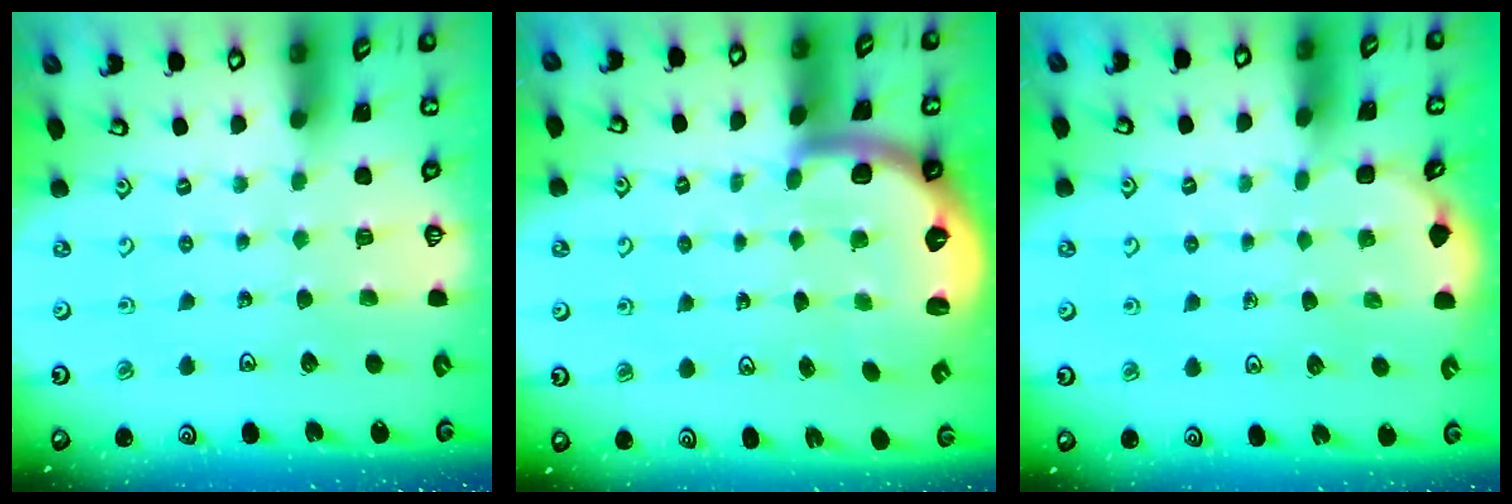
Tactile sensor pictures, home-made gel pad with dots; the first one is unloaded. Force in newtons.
{"total": 3.6, "press": 3.2, "slide": 1.5}
{"total": 2.4, "press": 2.0, "slide": 1.3}